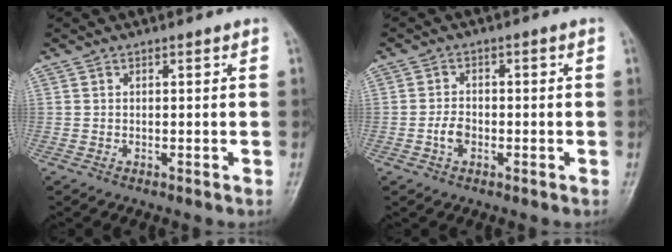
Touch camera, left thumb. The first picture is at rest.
{"total": 3.1, "force": [-1.1, 2.0, 2.0], "torque": [-0.032, 0.013, -0.024]}